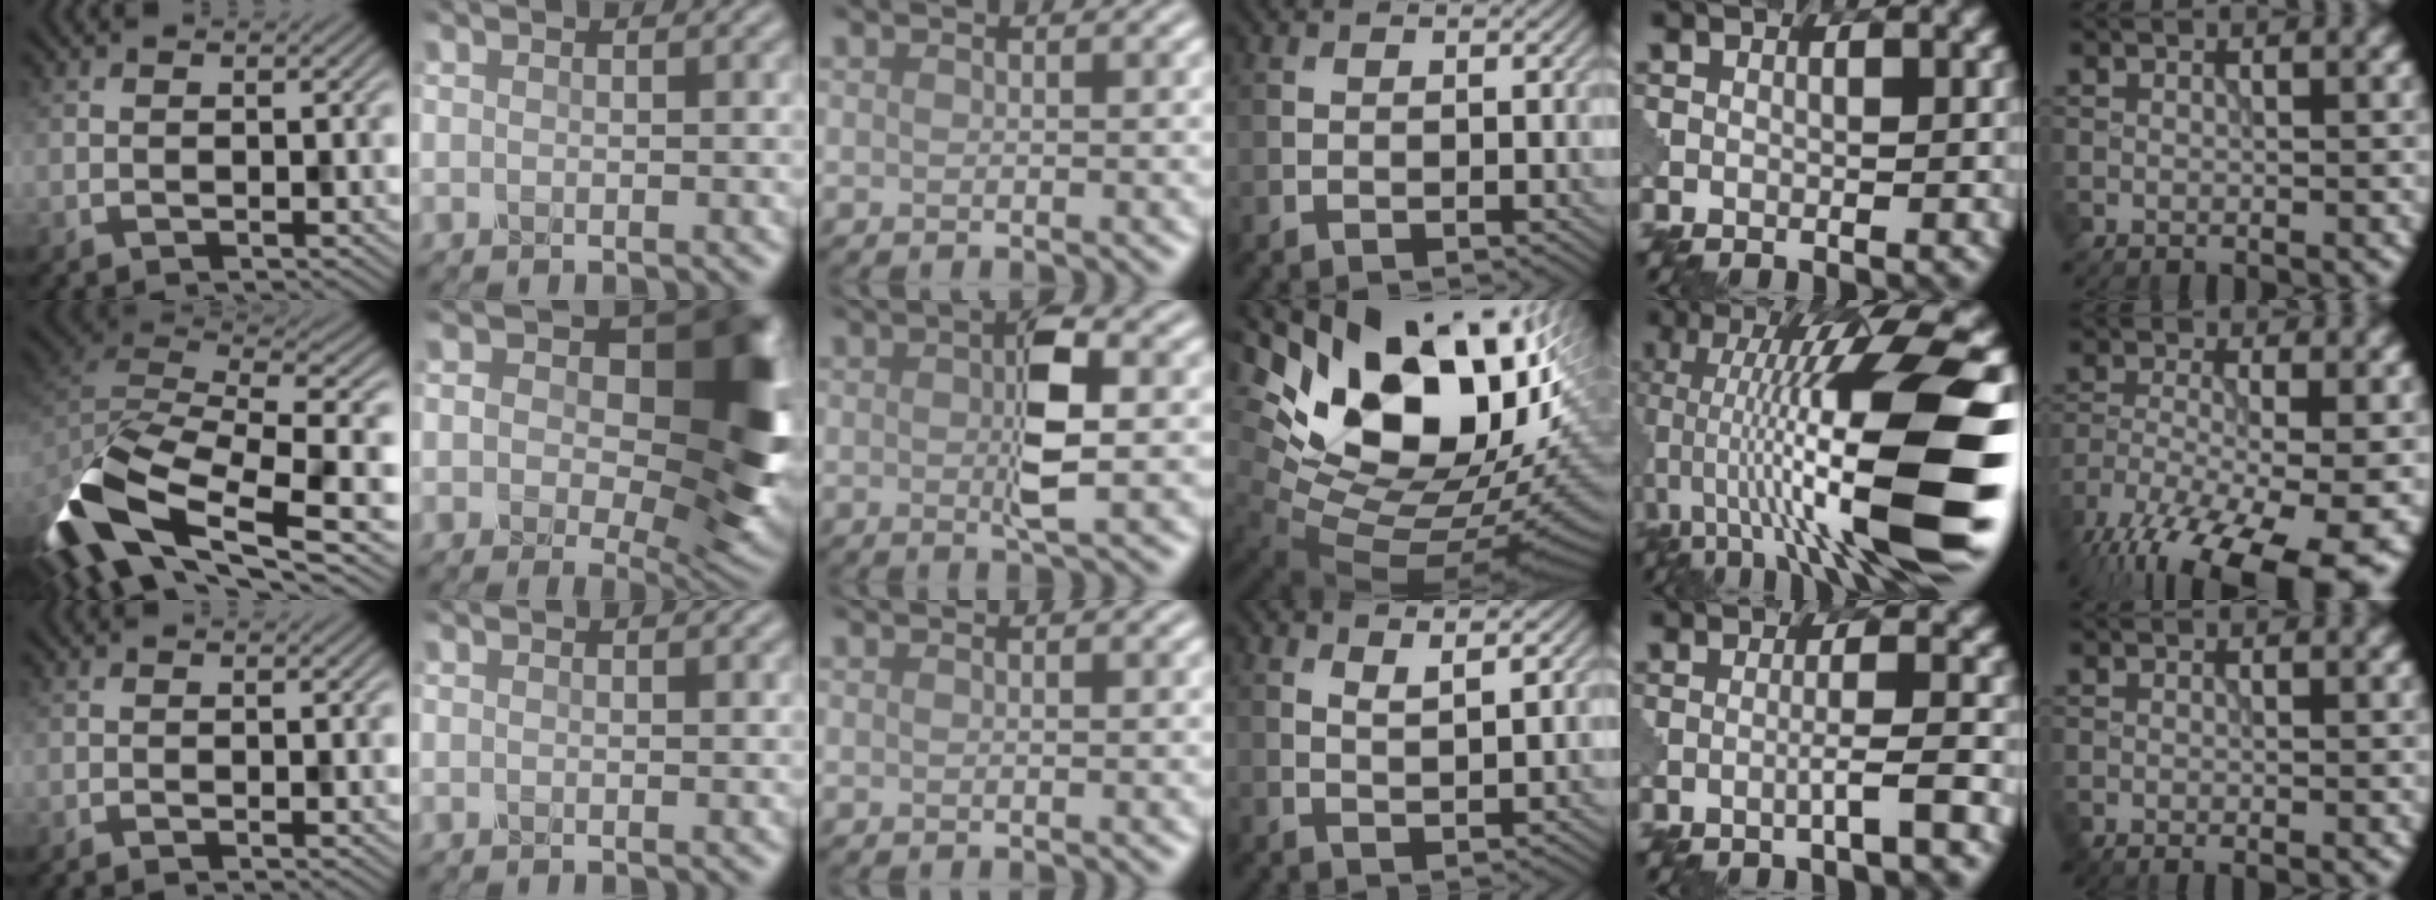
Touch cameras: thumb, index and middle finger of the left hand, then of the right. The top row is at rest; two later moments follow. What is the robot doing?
{"motion": "disassemble", "object": "pitcher"}